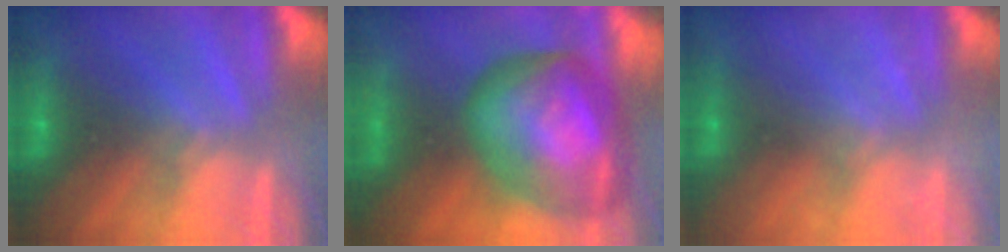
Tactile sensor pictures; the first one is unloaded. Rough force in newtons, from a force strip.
{"total": 7.5}
{"total": 2.2}